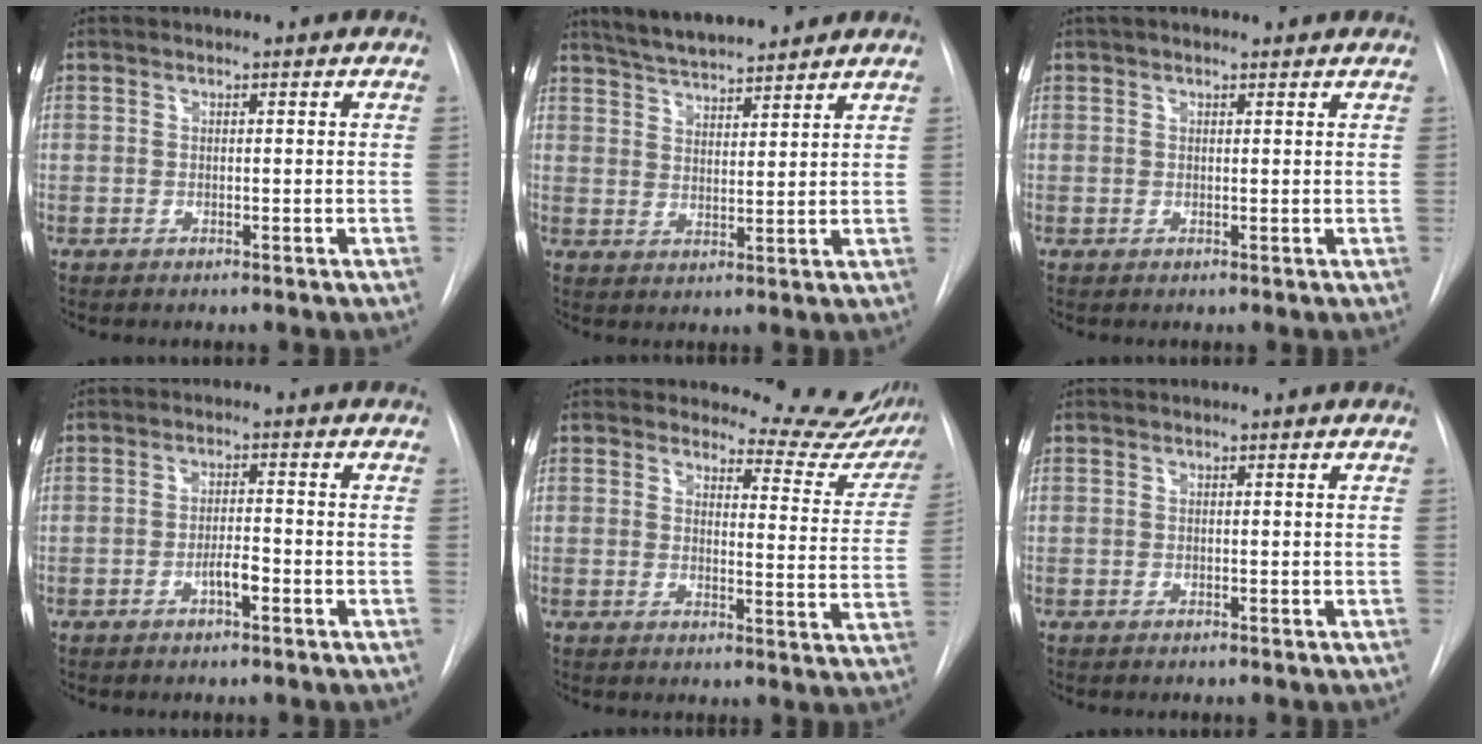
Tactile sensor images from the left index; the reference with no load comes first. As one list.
[{"total": 10.8, "force": [9.6, 1.6, 4.5], "torque": [-0.074, 0.014, 0.153]}, {"total": 3.4, "force": [2.5, 1.2, 2.0], "torque": [-0.031, 0.028, 0.037]}, {"total": 2.9, "force": [-1.5, 0.7, 2.4], "torque": [-0.039, 0.002, -0.026]}, {"total": 13.3, "force": [12.9, 2.9, 0.6], "torque": [0.025, -0.091, 0.119]}, {"total": 0.0}]